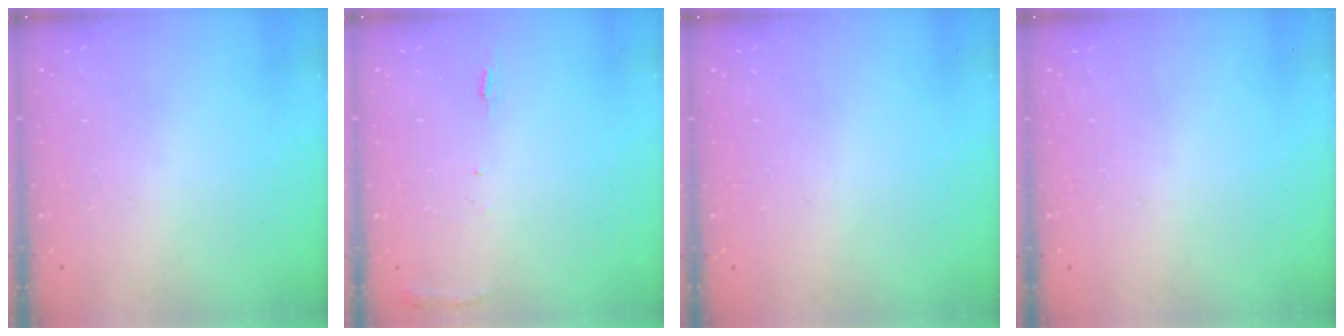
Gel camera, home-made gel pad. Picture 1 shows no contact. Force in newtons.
{"total": 5.7, "press": 5.7, "slide": 0.6}
{"total": 0.0}
{"total": 0.0}